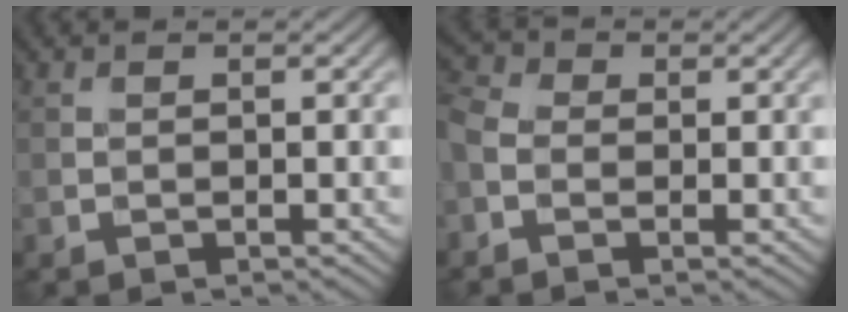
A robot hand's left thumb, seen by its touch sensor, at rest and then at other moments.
{"total": 4.4, "force": [-1.2, 3.0, 3.0], "torque": [-0.075, 0.000, -0.036]}